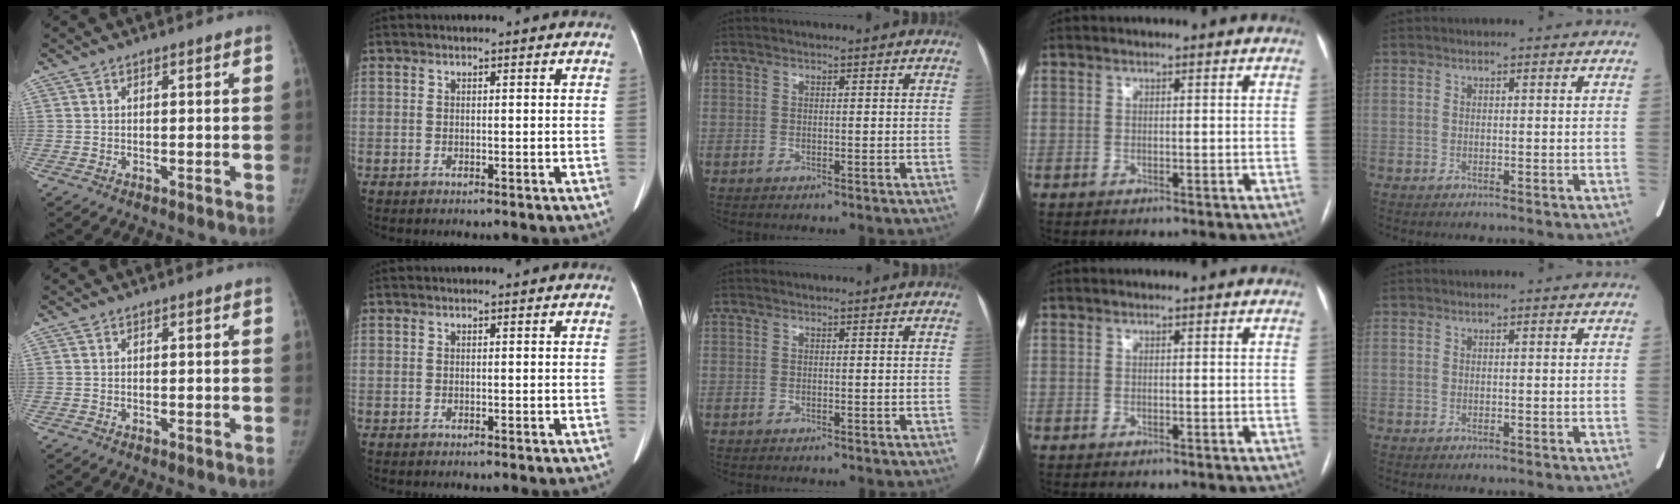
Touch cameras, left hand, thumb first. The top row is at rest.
{}